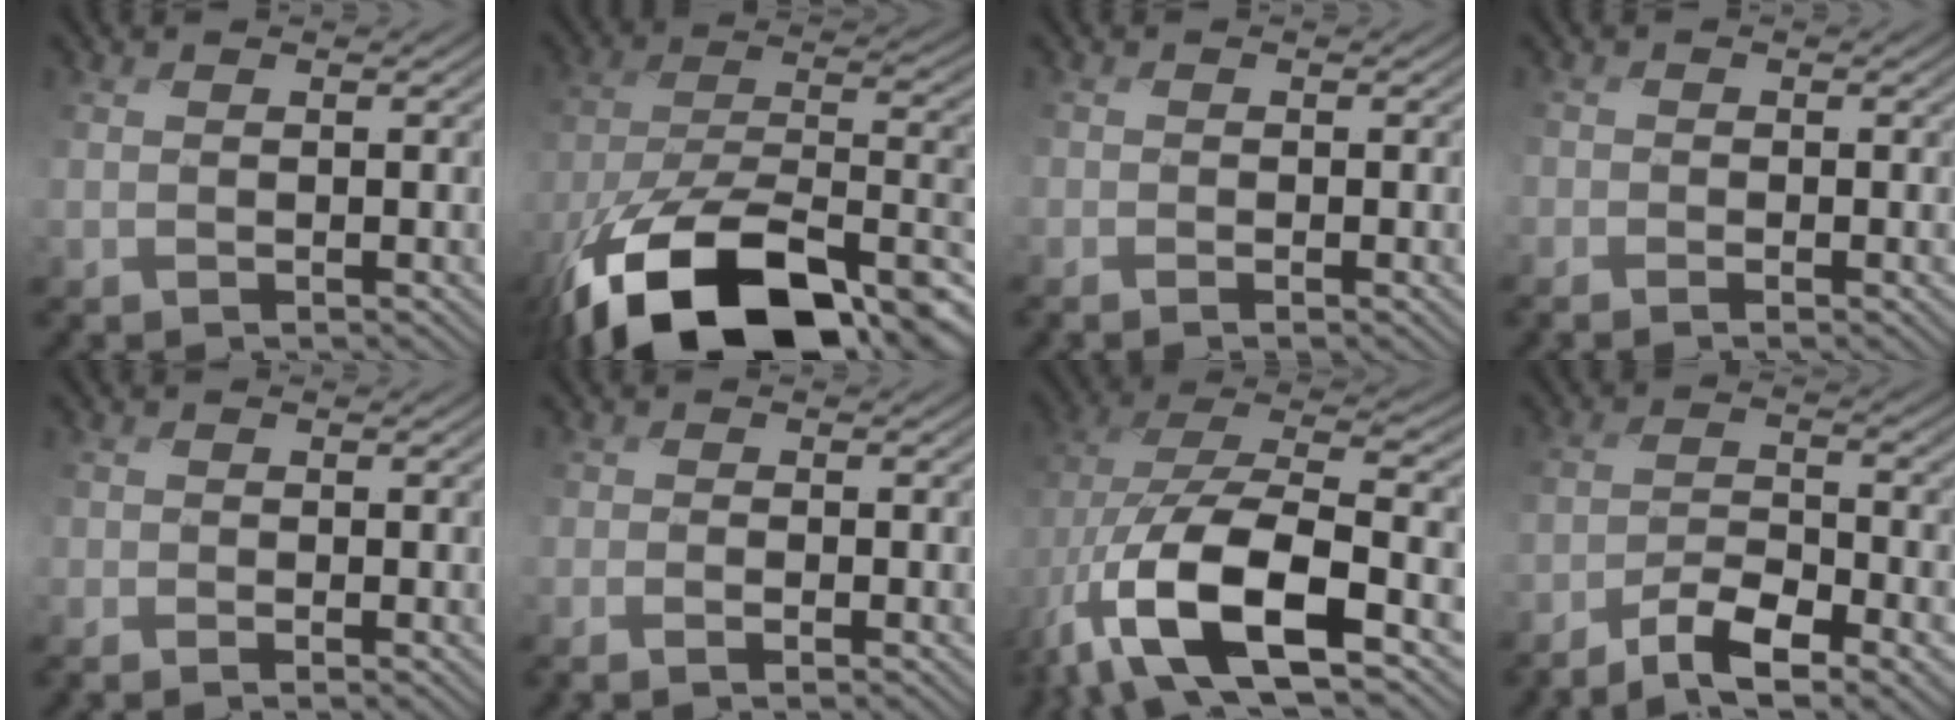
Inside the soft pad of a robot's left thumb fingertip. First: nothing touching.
{"total": 20.8, "force": [-12.9, 8.8, 13.7], "torque": [-0.261, -0.062, -0.193]}
{"total": 0.7, "force": [-0.6, 0.2, 0.3], "torque": [-0.002, -0.002, -0.013]}
{"total": 1.0, "force": [-0.8, 0.5, 0.3], "torque": [-0.001, -0.002, -0.021]}
{"total": 0.7, "force": [-0.5, 0.4, 0.3], "torque": [0.002, -0.003, -0.015]}
{"total": 1.2, "force": [-0.8, 0.1, 0.9], "torque": [-0.014, 0.002, -0.017]}
{"total": 16.1, "force": [-6.4, 7.0, 13.0], "torque": [-0.280, -0.010, -0.118]}
{"total": 7.2, "force": [-5.4, 1.5, 4.7], "torque": [-0.084, 0.003, -0.098]}